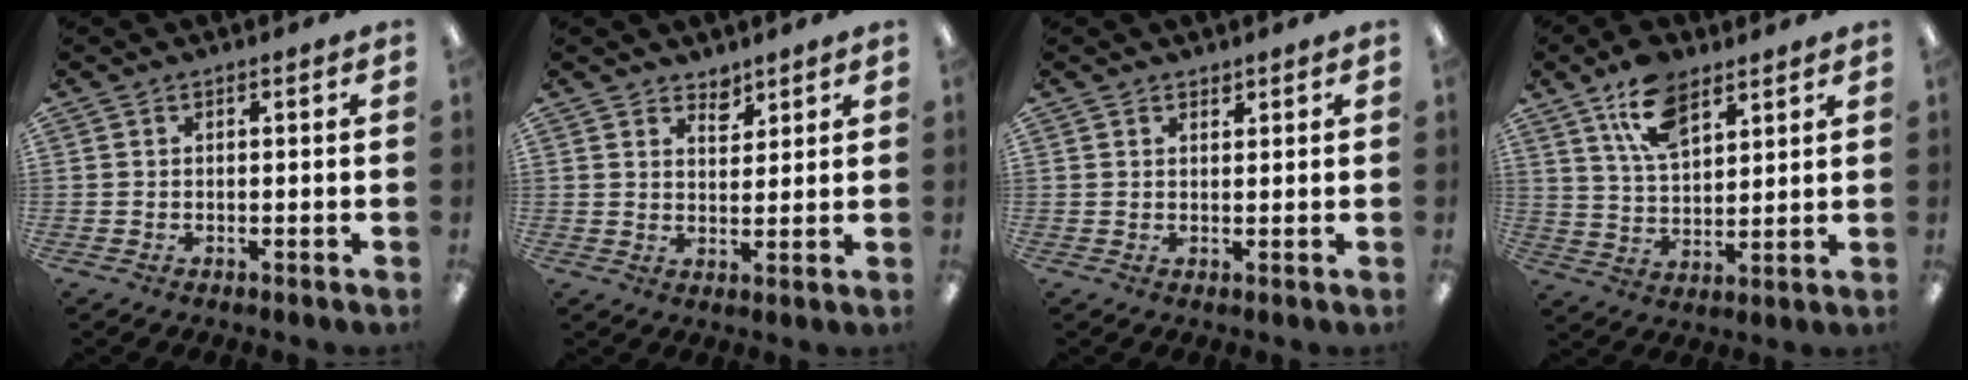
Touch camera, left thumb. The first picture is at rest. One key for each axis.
{"total": 4.0, "fx": 3.5, "fy": 1.8, "fz": 0.6, "tx": 0.005, "ty": -0.025, "tz": 0.062}
{"total": 1.3, "fx": 1.2, "fy": 0.5, "fz": 0.0, "tx": -0.001, "ty": -0.002, "tz": 0.024}
{"total": 11.9, "fx": 7.6, "fy": 6.0, "fz": 6.9, "tx": -0.130, "ty": -0.021, "tz": 0.140}